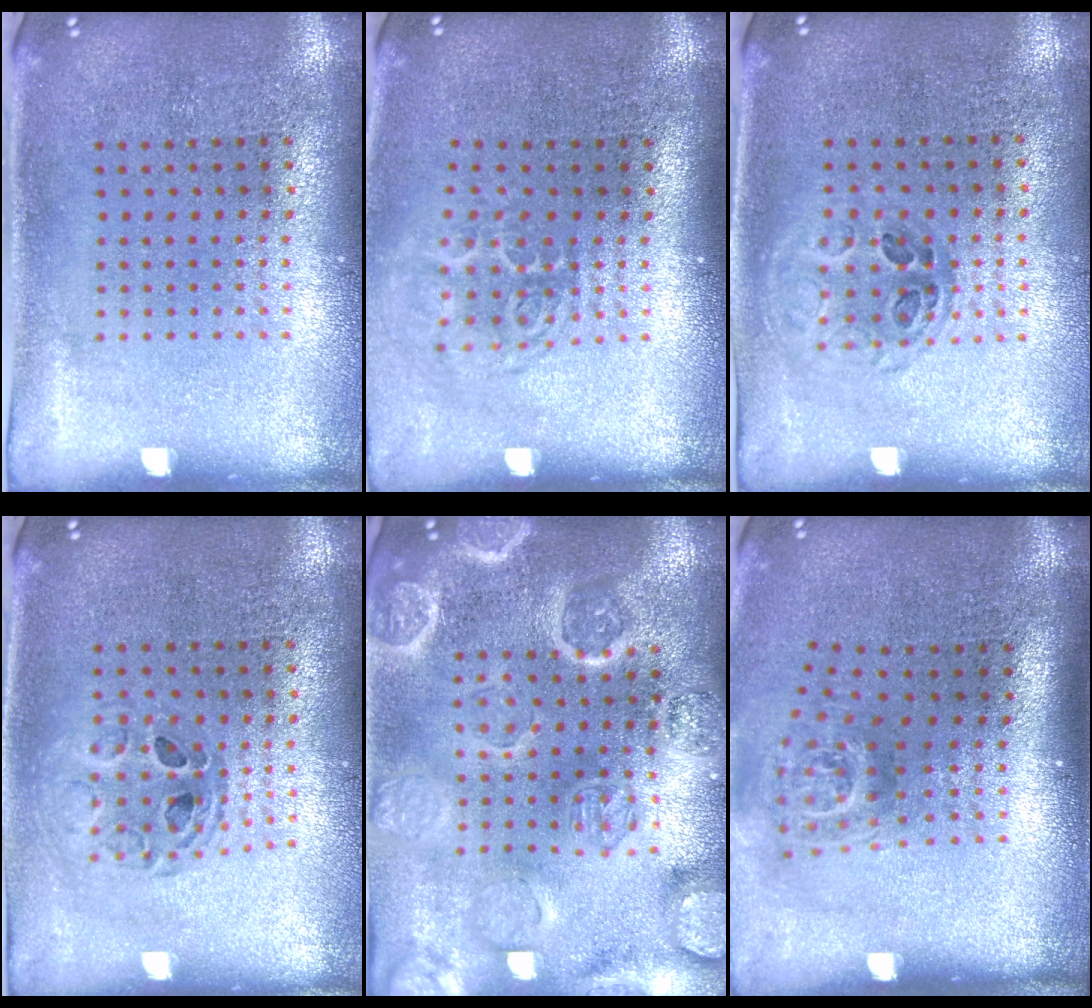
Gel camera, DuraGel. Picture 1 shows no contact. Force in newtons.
{"total": 1.8, "press": 1.2, "slide": 1.3}
{"total": 0.9, "press": 0.9, "slide": 0.2}
{"total": 0.9, "press": 0.9, "slide": 0.1}
{"total": 3.9, "press": 3.6, "slide": 1.4}
{"total": 1.8, "press": 1.2, "slide": 1.3}